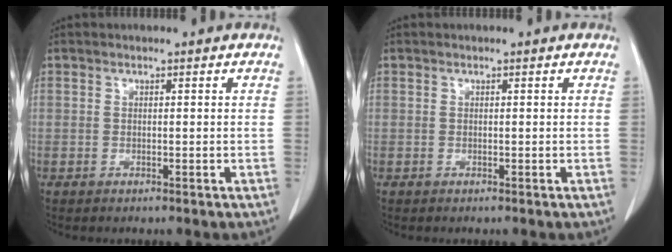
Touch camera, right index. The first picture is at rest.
{"total": 0.0}